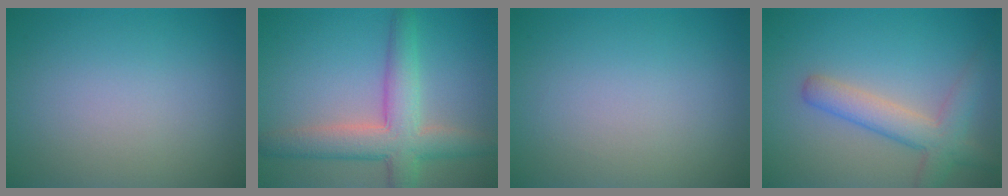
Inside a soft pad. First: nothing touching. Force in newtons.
{"total": 6.1, "press": 6.1, "slide": 0.3}
{"total": 0.0}
{"total": 4.2, "press": 4.2, "slide": 0.1}